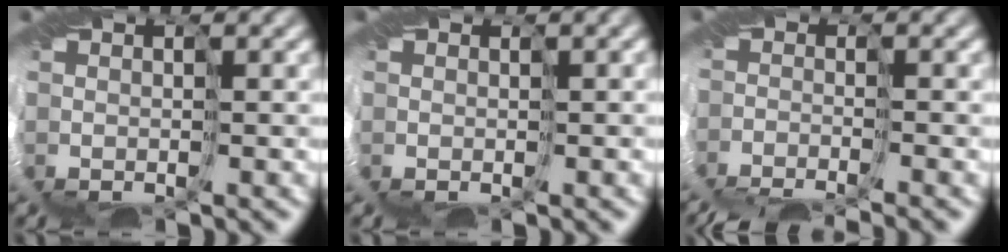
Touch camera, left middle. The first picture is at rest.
{"total": 0.0}
{"total": 7.8, "force": [-7.8, -0.4, 0.5], "torque": [-0.020, -0.028, -0.103]}